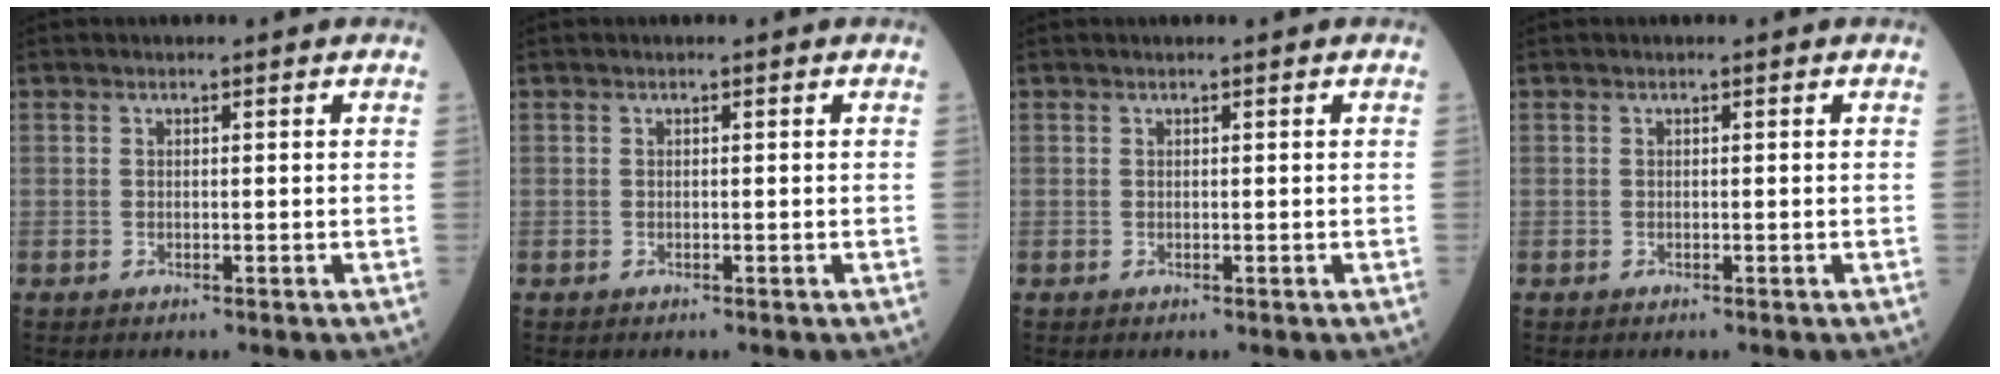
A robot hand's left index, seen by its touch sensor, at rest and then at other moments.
{"total": 0.0}
{"total": 0.0}
{"total": 0.0}